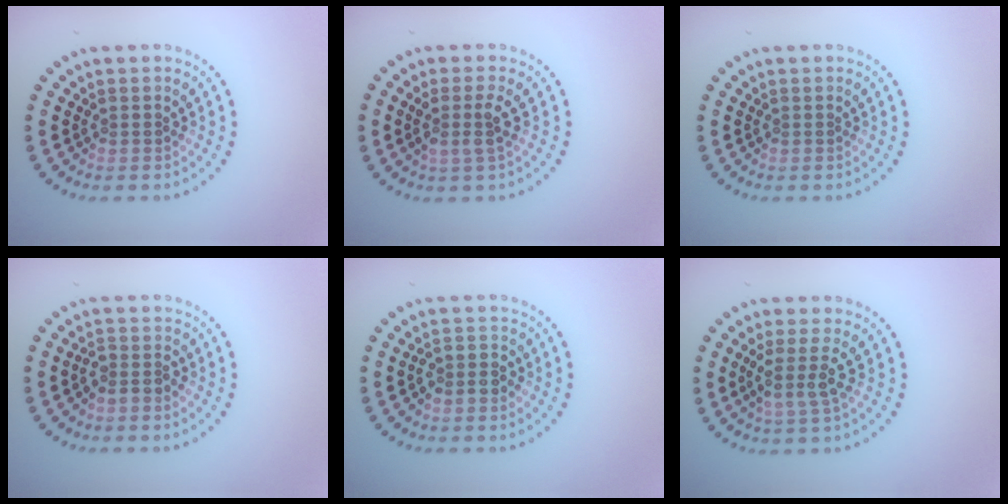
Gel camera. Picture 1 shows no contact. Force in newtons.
{"total": 2.2, "press": 1.8, "slide": 1.2}
{"total": 0.0}
{"total": 1.7, "press": 1.3, "slide": 1.2}
{"total": 1.7, "press": 1.4, "slide": 0.9}
{"total": 2.4, "press": 1.9, "slide": 1.5}